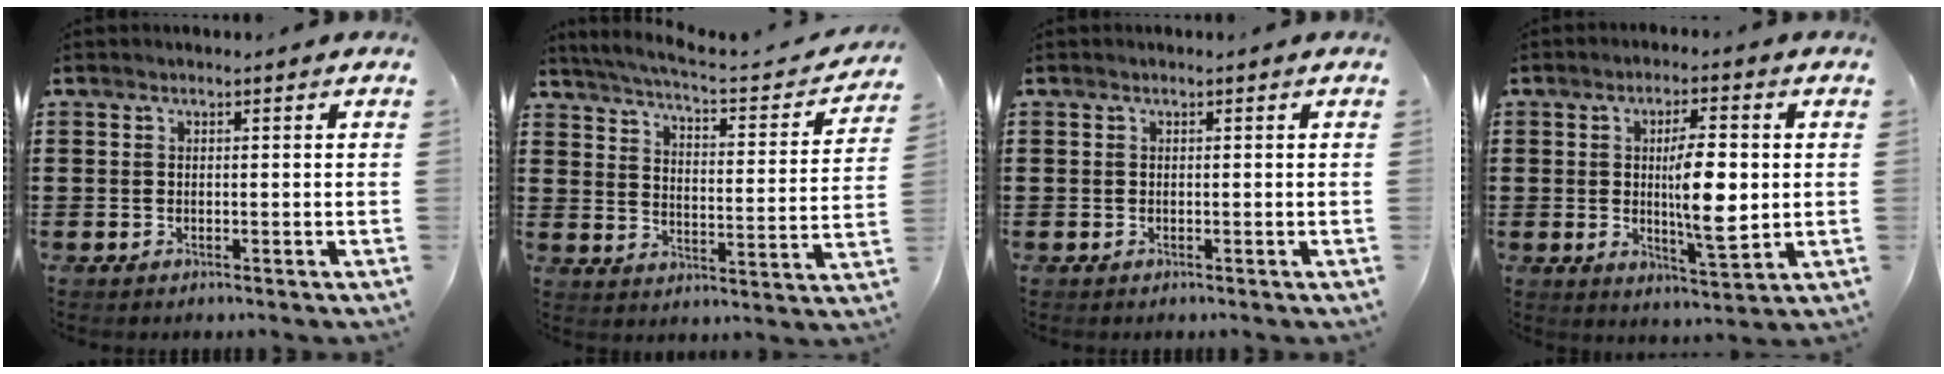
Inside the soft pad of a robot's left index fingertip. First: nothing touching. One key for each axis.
{"total": 4.4, "fx": 3.9, "fy": -0.4, "fz": 2.1, "tx": -0.063, "ty": -0.033, "tz": 0.056}
{"total": 0.0}
{"total": 9.2, "fx": 0.7, "fy": 2.7, "fz": 8.8, "tx": -0.135, "ty": -0.005, "tz": 0.008}